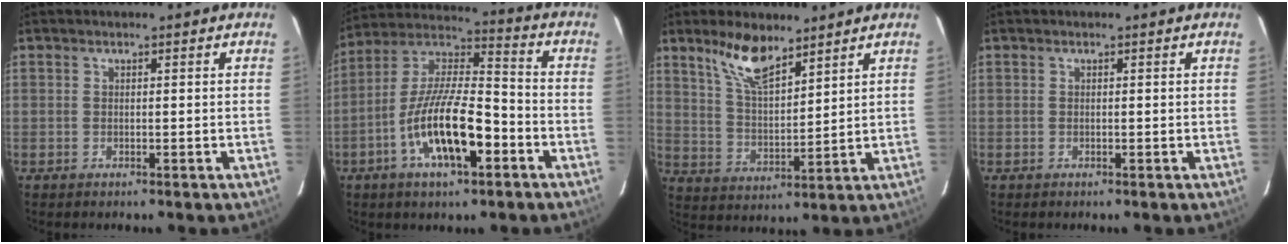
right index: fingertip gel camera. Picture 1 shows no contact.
{"total": 16.0, "force": [-6.5, 5.2, 13.7], "torque": [-0.265, -0.005, -0.118]}
{"total": 9.4, "force": [6.9, 3.0, 5.6], "torque": [-0.103, 0.003, 0.138]}
{"total": 0.0}